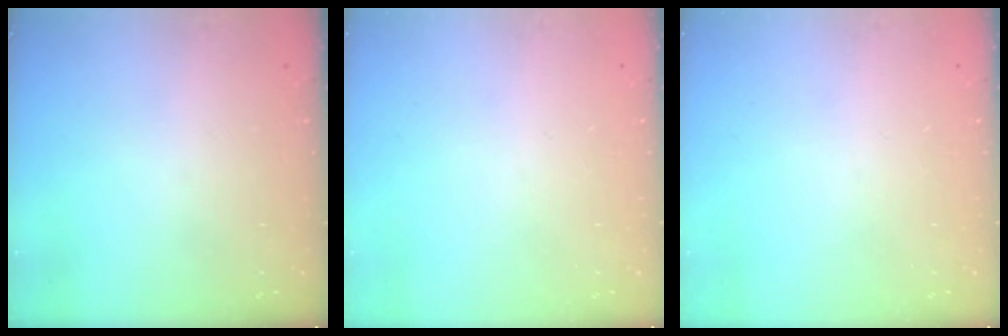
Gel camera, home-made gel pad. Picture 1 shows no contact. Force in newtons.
{"total": 0.0}
{"total": 0.0}